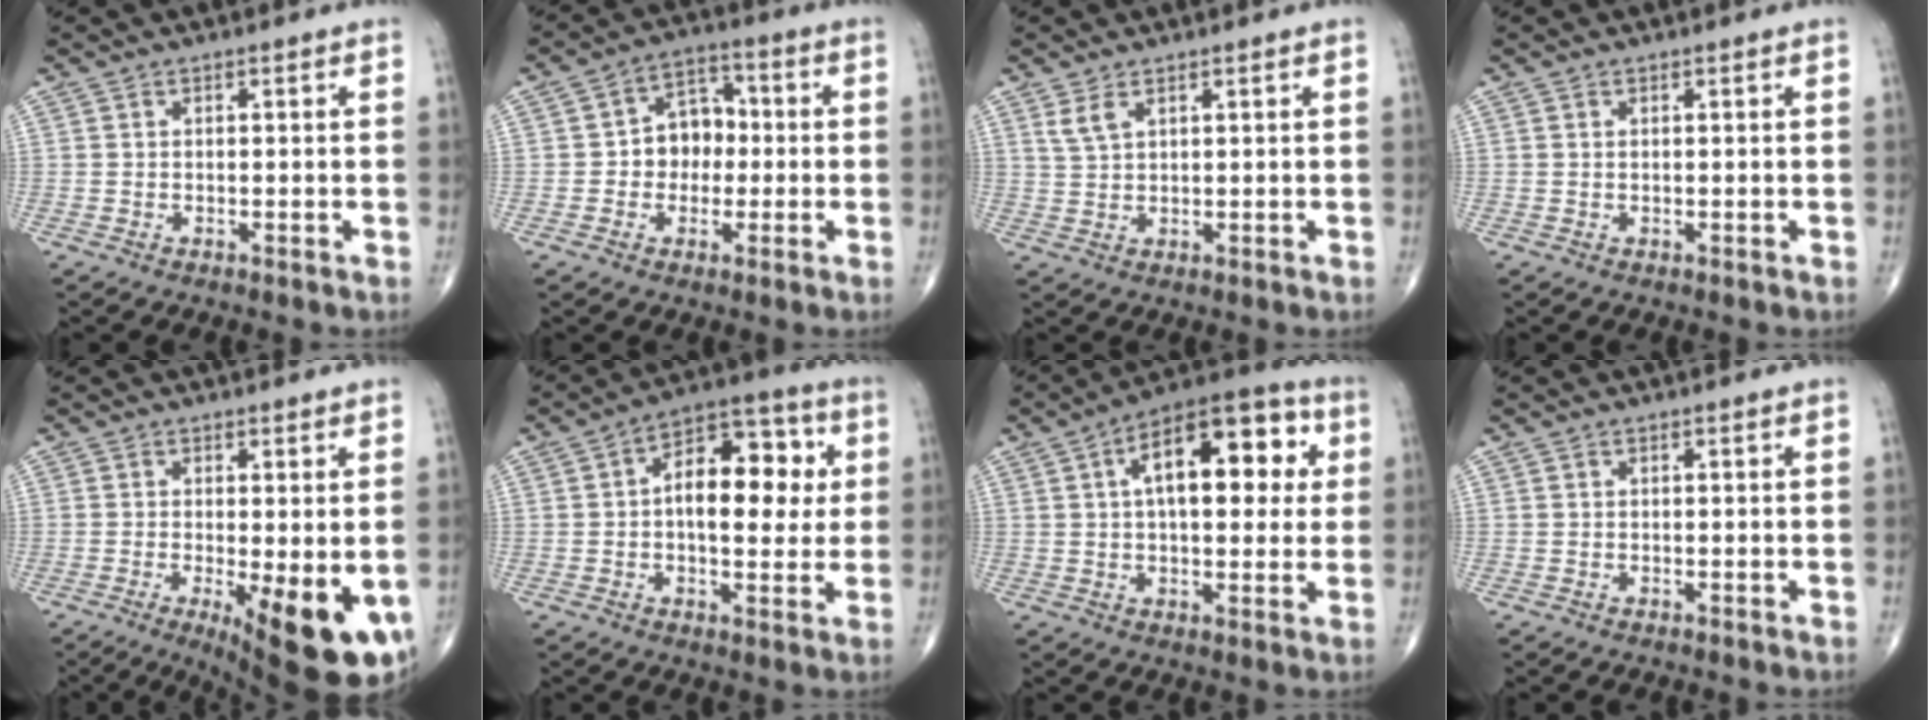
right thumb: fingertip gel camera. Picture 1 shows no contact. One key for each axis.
{"total": 8.3, "fx": -0.4, "fy": 6.5, "fz": 5.0, "tx": -0.039, "ty": 0.028, "tz": -0.017}
{"total": 2.7, "fx": 1.6, "fy": 1.1, "fz": 1.9, "tx": -0.041, "ty": -0.002, "tz": 0.042}
{"total": 0.0}
{"total": 13.3, "fx": -3.9, "fy": 3.8, "fz": 12.2, "tx": -0.138, "ty": -0.021, "tz": -0.042}
{"total": 14.7, "fx": 1.7, "fy": 8.0, "fz": 12.2, "tx": -0.145, "ty": 0.022, "tz": 0.015}
{"total": 18.5, "fx": 4.5, "fy": 9.0, "fz": 15.5, "tx": -0.189, "ty": 0.021, "tz": 0.054}
{"total": 0.0}